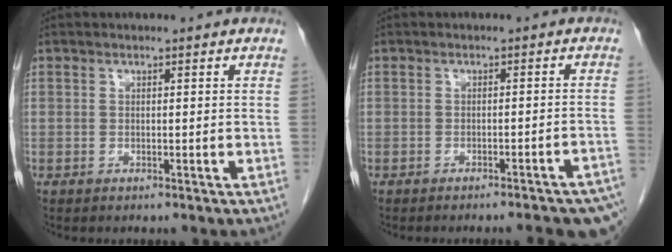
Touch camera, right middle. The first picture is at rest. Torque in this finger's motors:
{"motor_torque": [1.17, -0.97, 0.08, 0.05]}